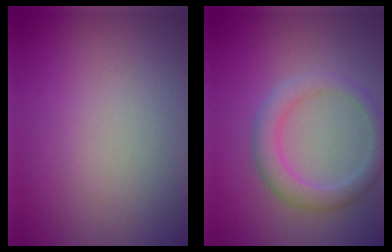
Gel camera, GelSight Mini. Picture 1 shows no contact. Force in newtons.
{"total": 3.4, "press": 3.4, "slide": 0.3}